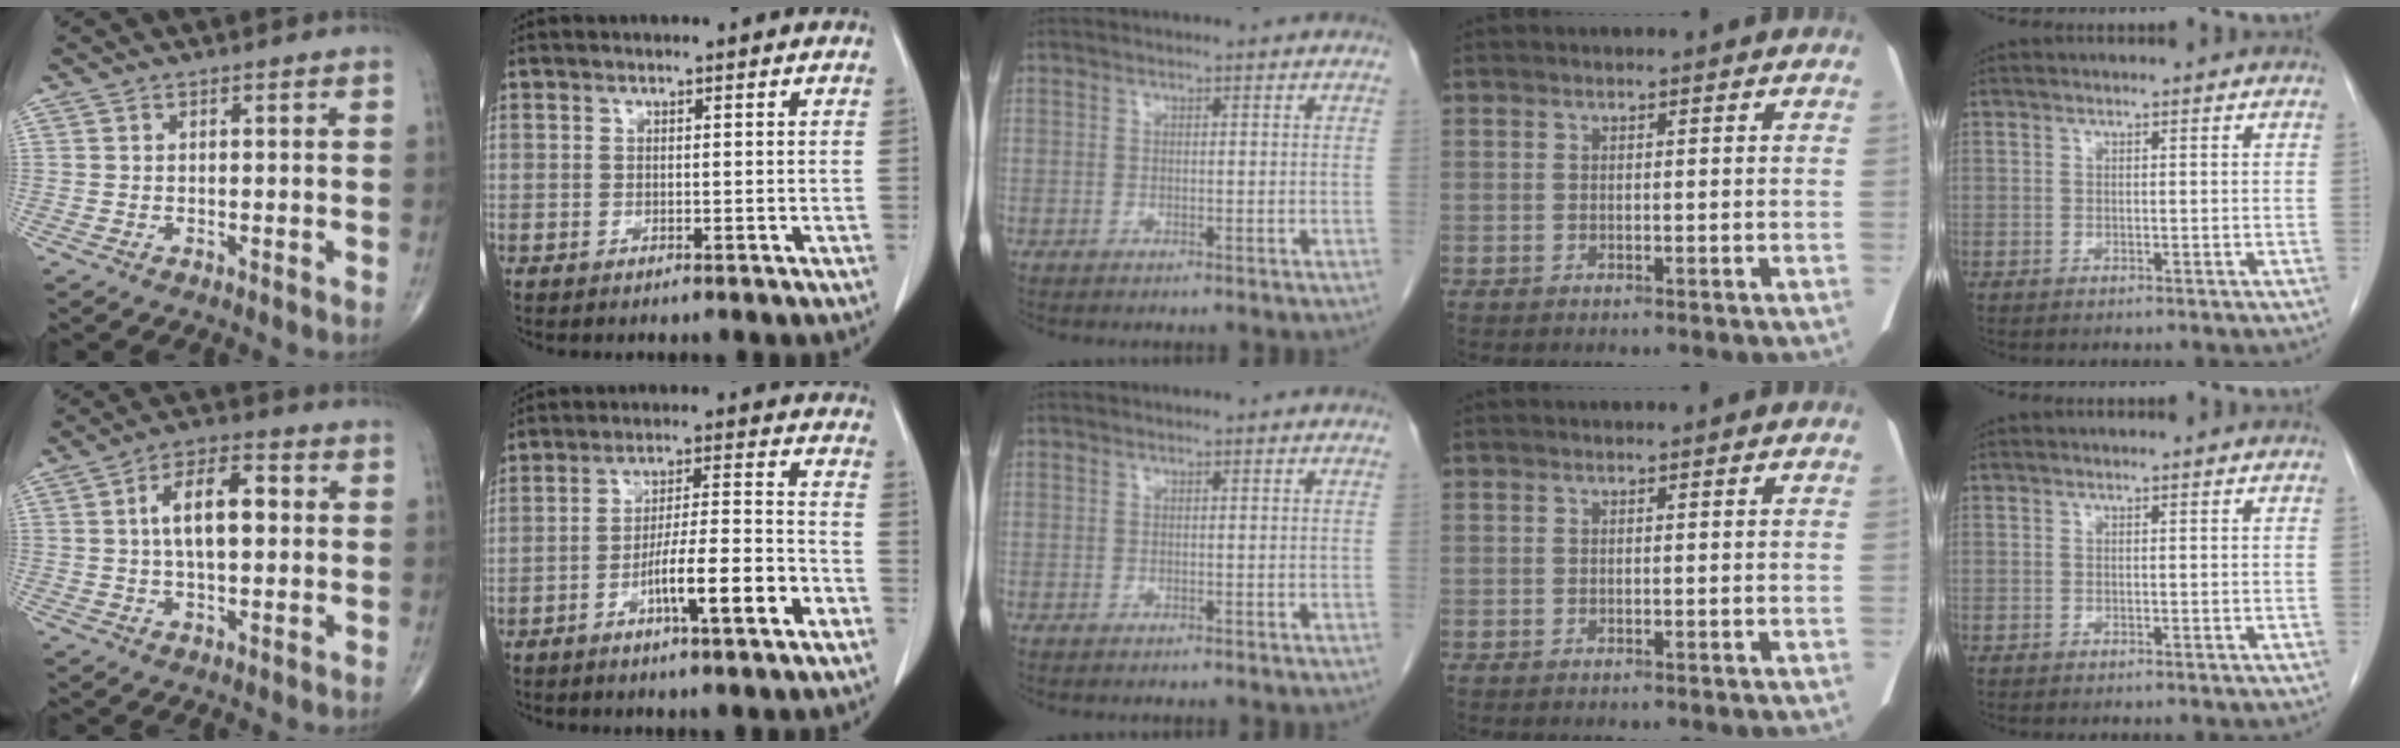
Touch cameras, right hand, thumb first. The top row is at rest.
{"thumb": {"total": 10.7, "force": [1.3, 5.2, 9.3], "torque": [-0.148, 0.018, 0.018]}, "index": {"total": 11.5, "force": [-5.1, 0.8, 10.2], "torque": [-0.164, 0.008, -0.082]}}